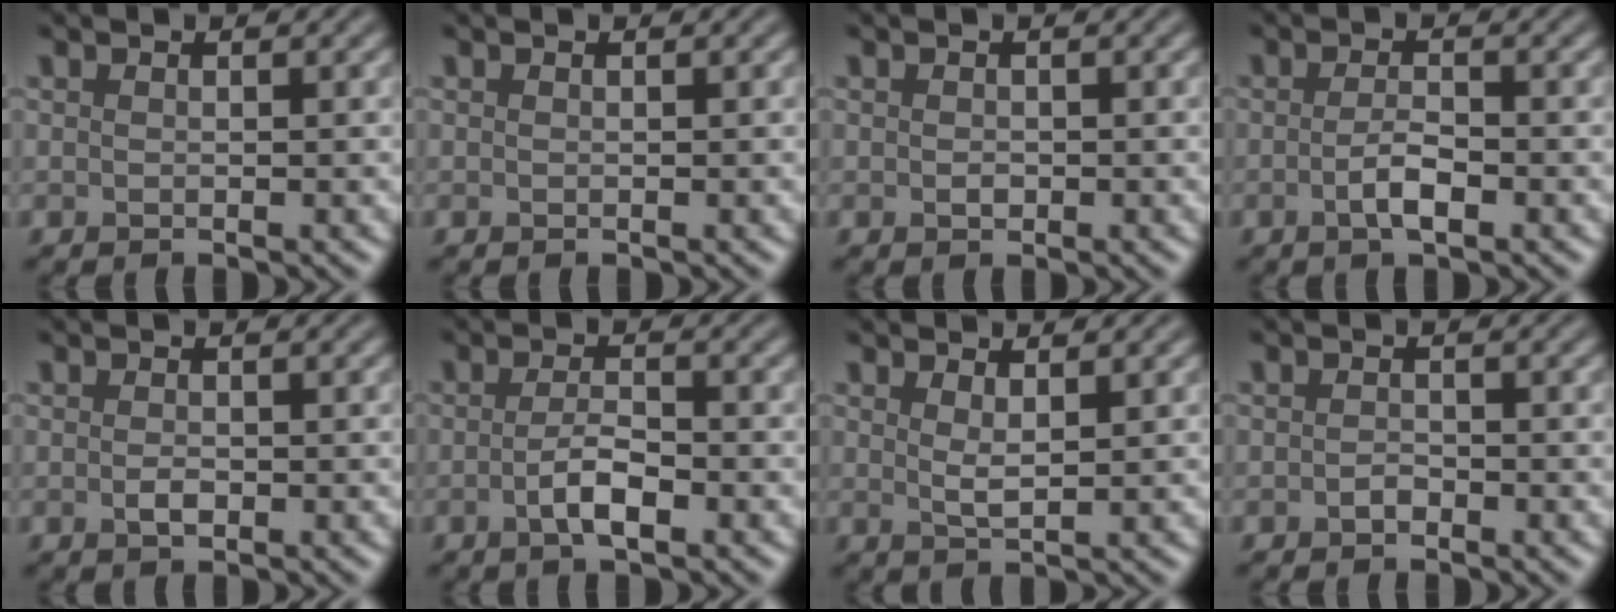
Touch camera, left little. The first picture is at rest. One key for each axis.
{"total": 0.0}
{"total": 0.7, "fx": -0.1, "fy": 0.5, "fz": 0.4, "tx": -0.006, "ty": -0.003, "tz": -0.001}
{"total": 2.1, "fx": -0.7, "fy": 0.6, "fz": 1.9, "tx": -0.037, "ty": 0.001, "tz": -0.016}
{"total": 1.1, "fx": -0.3, "fy": 0.6, "fz": 0.9, "tx": -0.019, "ty": -0.001, "tz": -0.006}
{"total": 2.6, "fx": -0.9, "fy": 0.8, "fz": 2.3, "tx": -0.045, "ty": 0.002, "tz": -0.021}
{"total": 1.5, "fx": 1.0, "fy": 0.3, "fz": 1.1, "tx": -0.022, "ty": -0.006, "tz": 0.019}
{"total": 0.8, "fx": -0.5, "fy": 0.5, "fz": 0.5, "tx": -0.009, "ty": -0.001, "tz": -0.009}